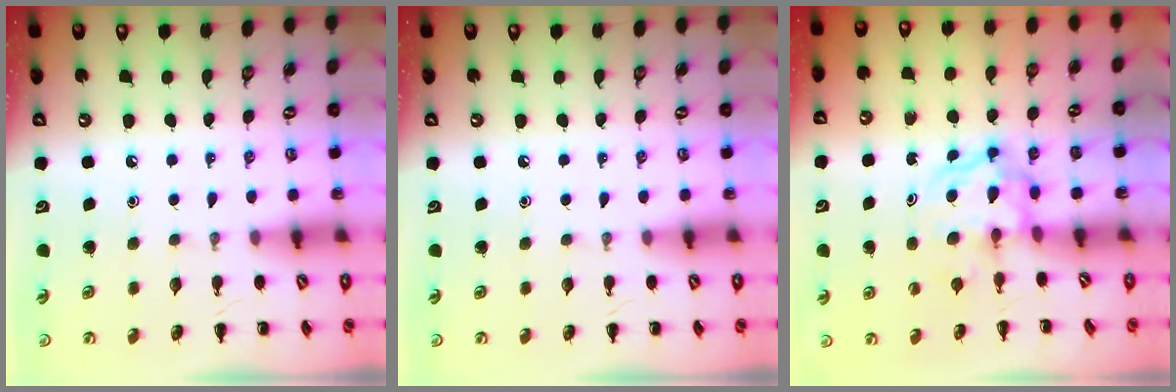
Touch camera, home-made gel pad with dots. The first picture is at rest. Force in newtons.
{"total": 0.0}
{"total": 3.8, "press": 3.8, "slide": 0.5}